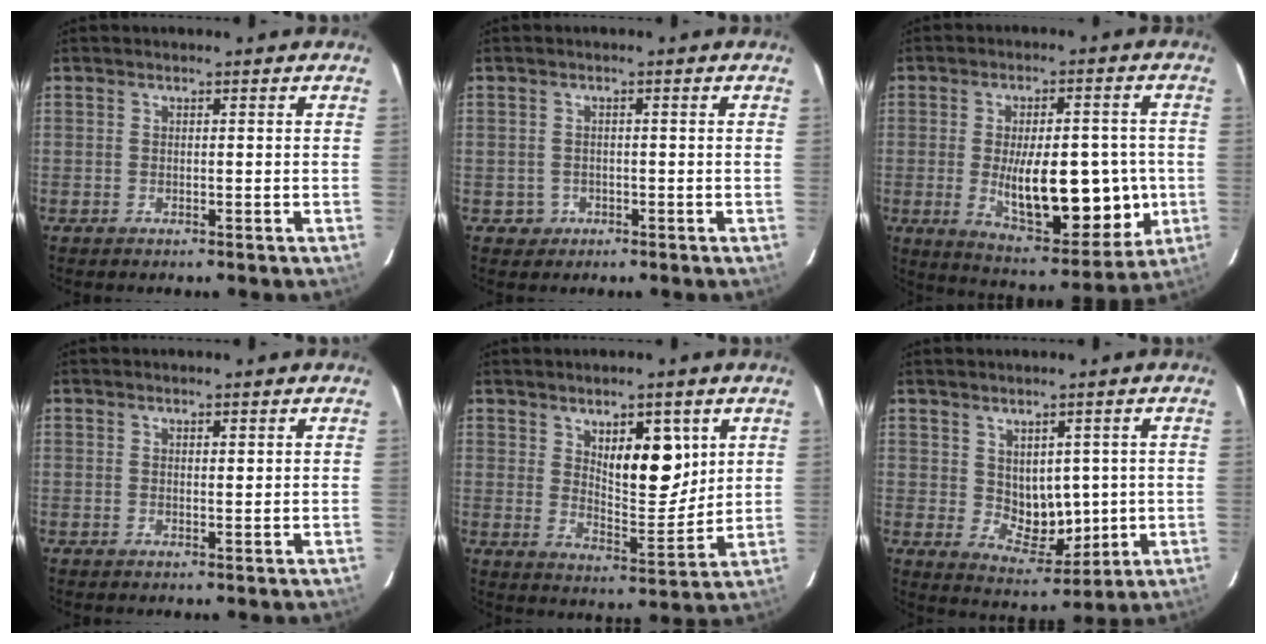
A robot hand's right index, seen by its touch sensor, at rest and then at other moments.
{"total": 2.2, "force": [-0.8, 2.1, -0.2], "torque": [0.012, 0.011, -0.010]}
{"total": 16.8, "force": [-2.2, 6.6, 15.3], "torque": [-0.227, -0.004, -0.016]}
{"total": 0.8, "force": [0.4, 0.2, 0.6], "torque": [-0.011, -0.001, 0.007]}
{"total": 9.5, "force": [3.9, 3.6, 7.9], "torque": [-0.122, -0.007, 0.071]}
{"total": 7.3, "force": [0.6, 4.8, 5.4], "torque": [-0.080, -0.002, 0.035]}